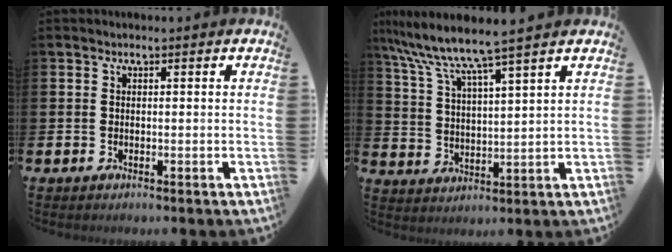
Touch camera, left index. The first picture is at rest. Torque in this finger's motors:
{"motor_torque": [1.16, -0.98, 1.01, 0.21]}